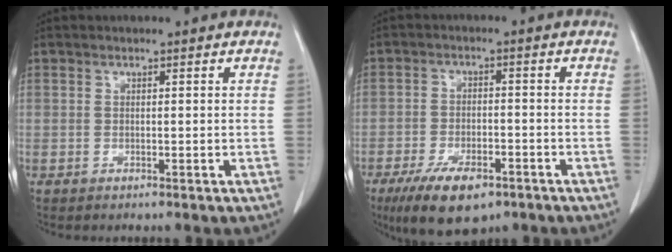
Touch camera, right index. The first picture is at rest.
{"total": 9.8, "force": [-6.3, 4.0, 6.4], "torque": [-0.111, -0.009, -0.101]}